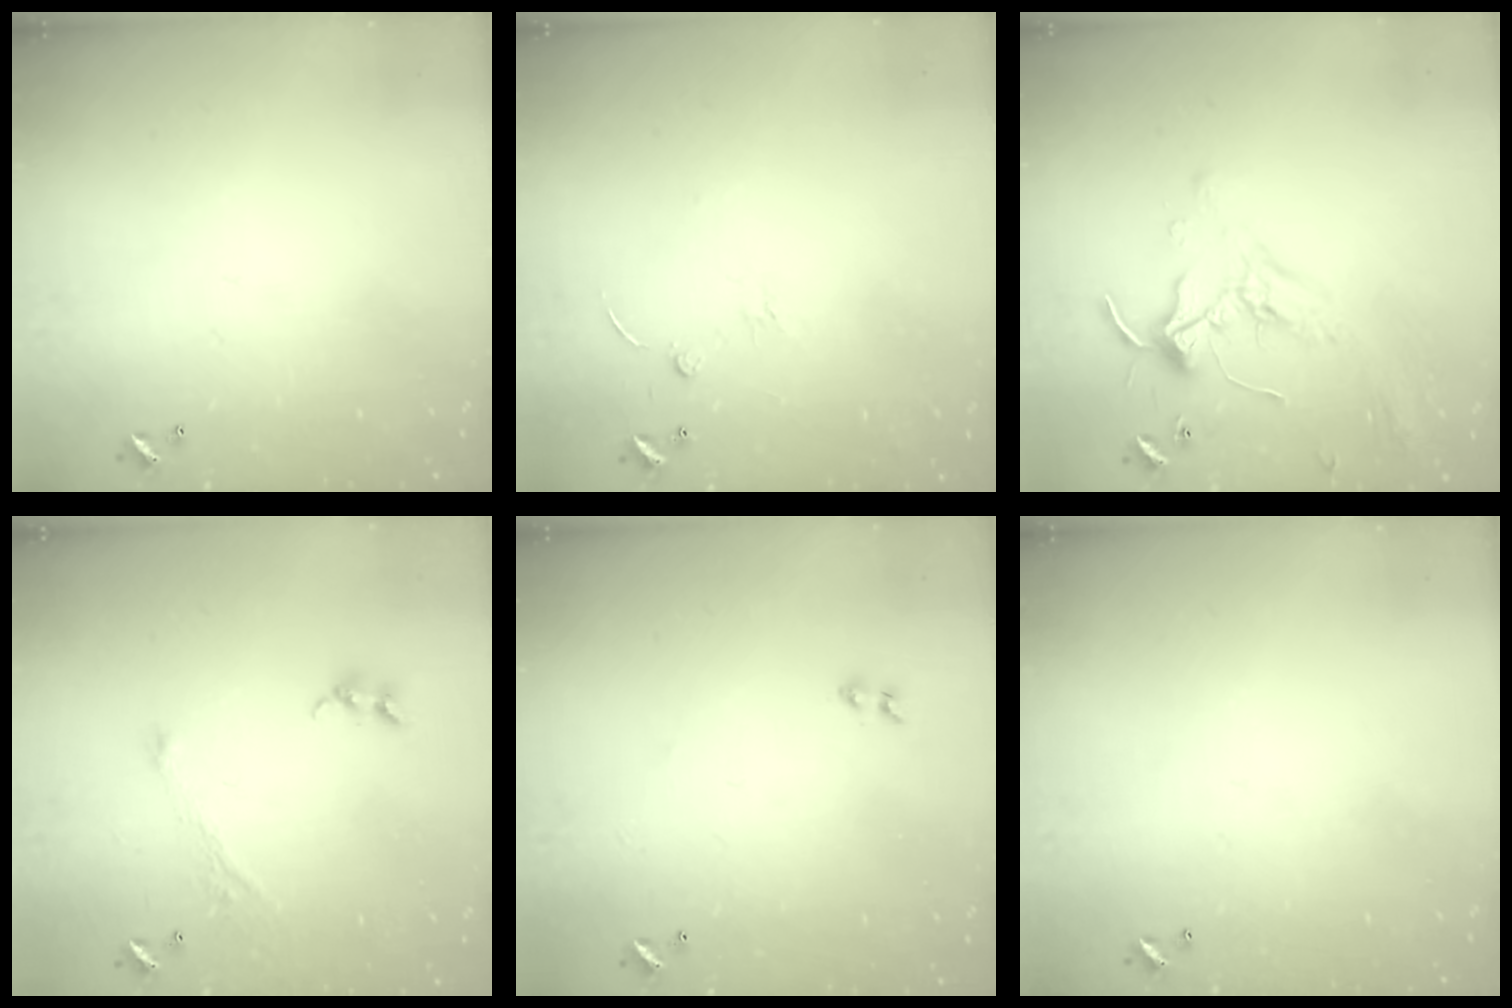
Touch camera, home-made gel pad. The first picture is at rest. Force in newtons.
{"total": 1.3, "press": 1.2, "slide": 0.5}
{"total": 1.7, "press": 1.6, "slide": 0.2}
{"total": 2.9, "press": 2.8, "slide": 0.4}
{"total": 1.9, "press": 1.7, "slide": 0.9}
{"total": 0.0}